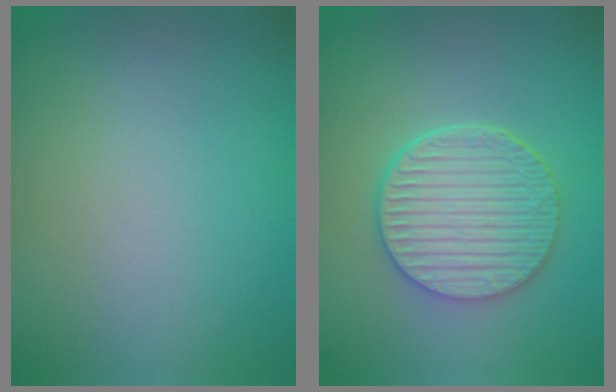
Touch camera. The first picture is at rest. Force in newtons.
{"total": 5.6, "press": 4.5, "slide": 3.2}